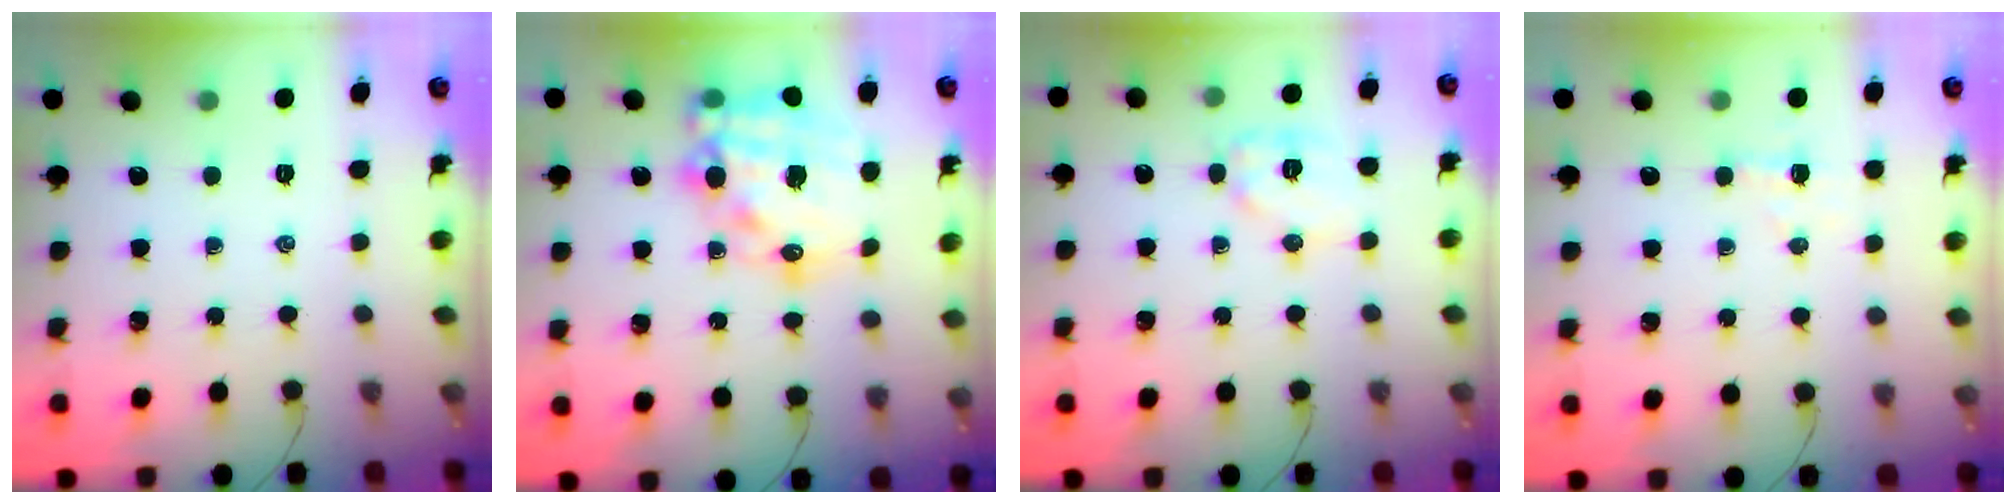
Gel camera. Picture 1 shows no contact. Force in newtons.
{"total": 19.2, "press": 18.8, "slide": 4.0}
{"total": 10.0, "press": 10.0, "slide": 0.2}
{"total": 3.3, "press": 3.2, "slide": 0.8}